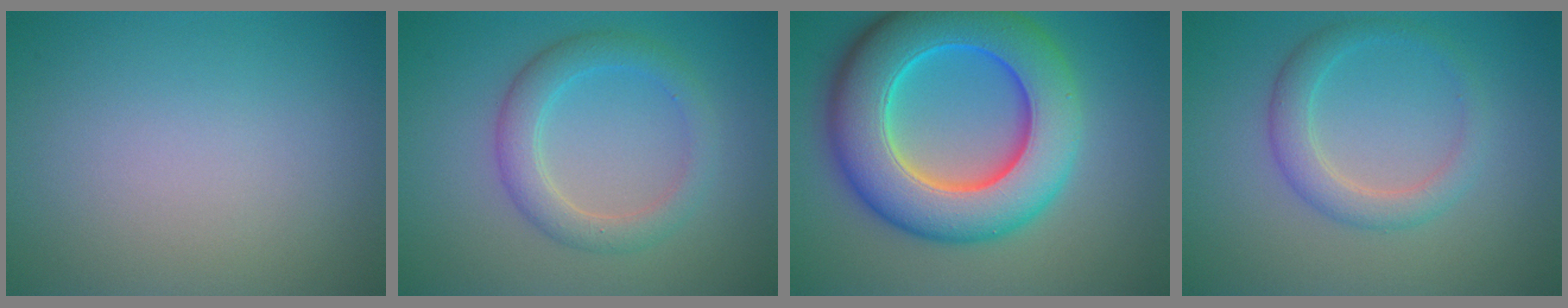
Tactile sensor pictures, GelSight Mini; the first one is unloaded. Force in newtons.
{"total": 3.4, "press": 3.4, "slide": 0.2}
{"total": 11.8, "press": 11.8, "slide": 0.2}
{"total": 2.8, "press": 2.8, "slide": 0.1}